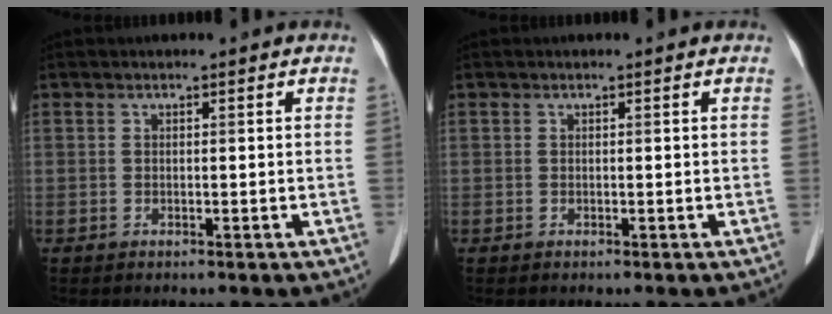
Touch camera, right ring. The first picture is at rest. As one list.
[{"total": 0.0}]